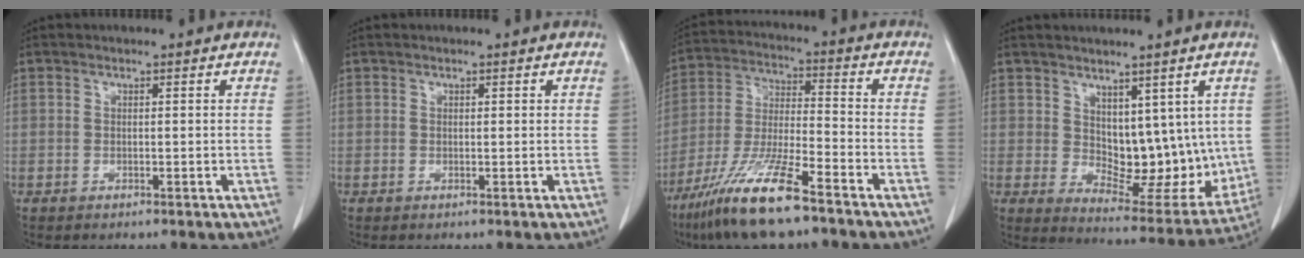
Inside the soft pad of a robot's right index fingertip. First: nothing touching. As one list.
[{"total": 0.0}, {"total": 14.0, "force": [-9.5, 1.4, 10.2], "torque": [-0.212, -0.030, -0.177]}, {"total": 11.5, "force": [2.6, 6.6, 9.0], "torque": [-0.105, -0.008, 0.063]}]